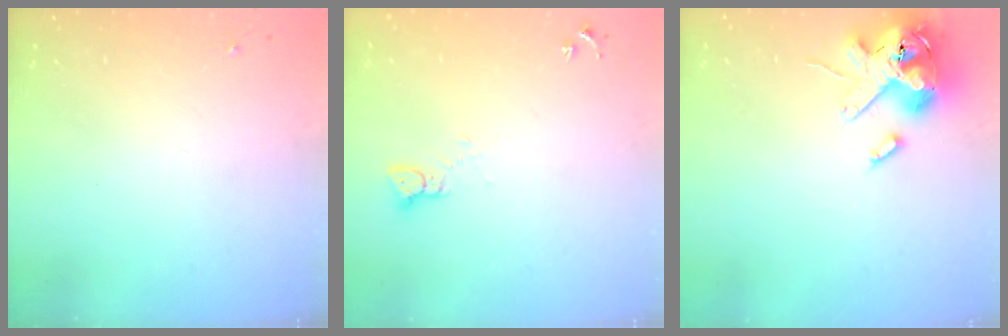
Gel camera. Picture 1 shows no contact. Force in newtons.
{"total": 2.4, "press": 2.4, "slide": 0.2}
{"total": 15.4, "press": 15.1, "slide": 2.9}